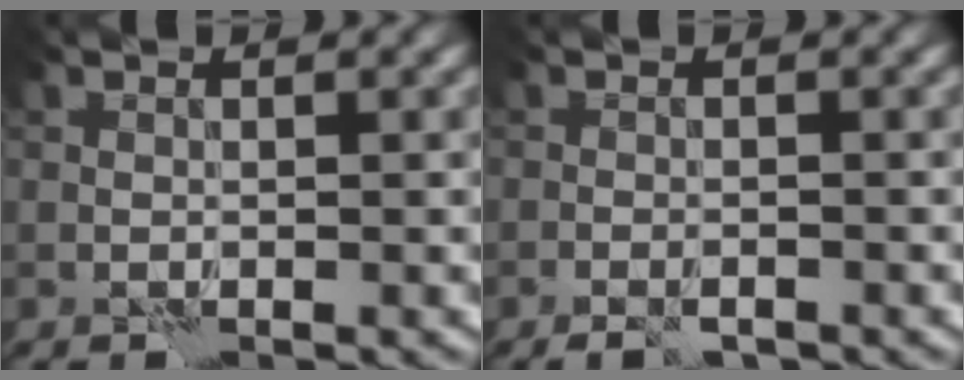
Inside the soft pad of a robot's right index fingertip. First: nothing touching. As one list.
[{"total": 2.0, "force": [-1.5, 0.6, 1.2], "torque": [-0.027, 0.001, -0.025]}]